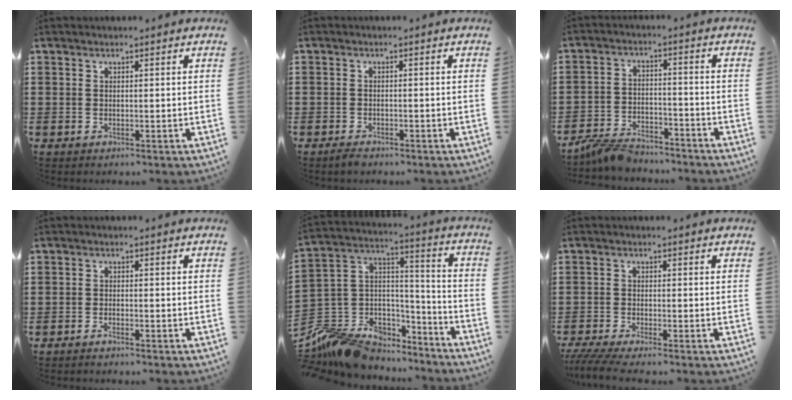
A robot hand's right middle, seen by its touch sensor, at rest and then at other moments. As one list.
[{"total": 1.5, "force": [-1.3, 0.7, 0.2], "torque": [-0.007, 0.003, -0.028]}, {"total": 5.5, "force": [-5.2, 1.4, 1.0], "torque": [-0.031, 0.006, -0.107]}, {"total": 1.1, "force": [-1.1, 0.0, 0.3], "torque": [-0.008, -0.001, -0.021]}, {"total": 10.5, "force": [-8.4, 6.0, 2.2], "torque": [-0.082, -0.005, -0.165]}, {"total": 2.7, "force": [-2.3, 0.0, 1.5], "torque": [-0.039, -0.009, -0.048]}]